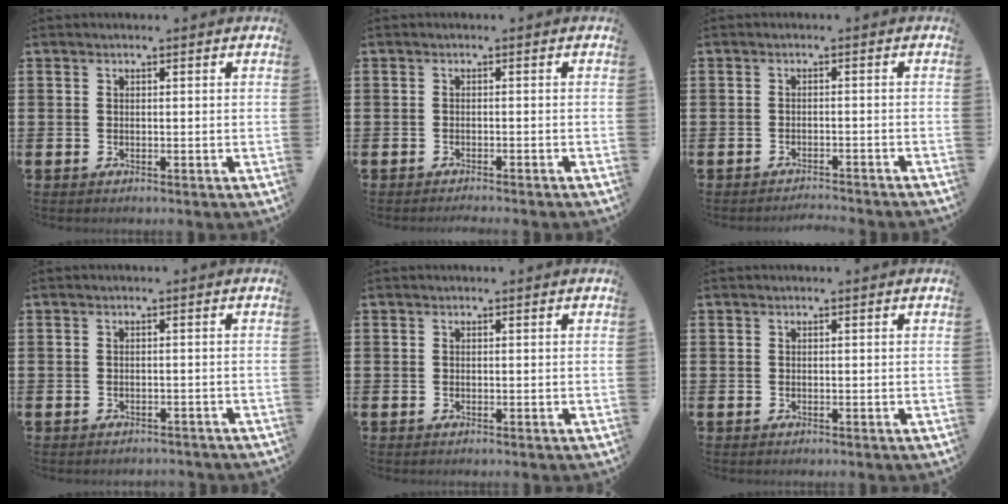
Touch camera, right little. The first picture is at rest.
{"total": 0.7, "force": [-0.7, -0.1, 0.1], "torque": [-0.001, -0.001, -0.014]}
{"total": 1.4, "force": [-1.4, -0.2, 0.0], "torque": [-0.001, 0.005, -0.028]}
{"total": 0.7, "force": [-0.7, 0.1, 0.0], "torque": [-0.003, -0.001, -0.015]}
{"total": 0.0}
{"total": 0.0}